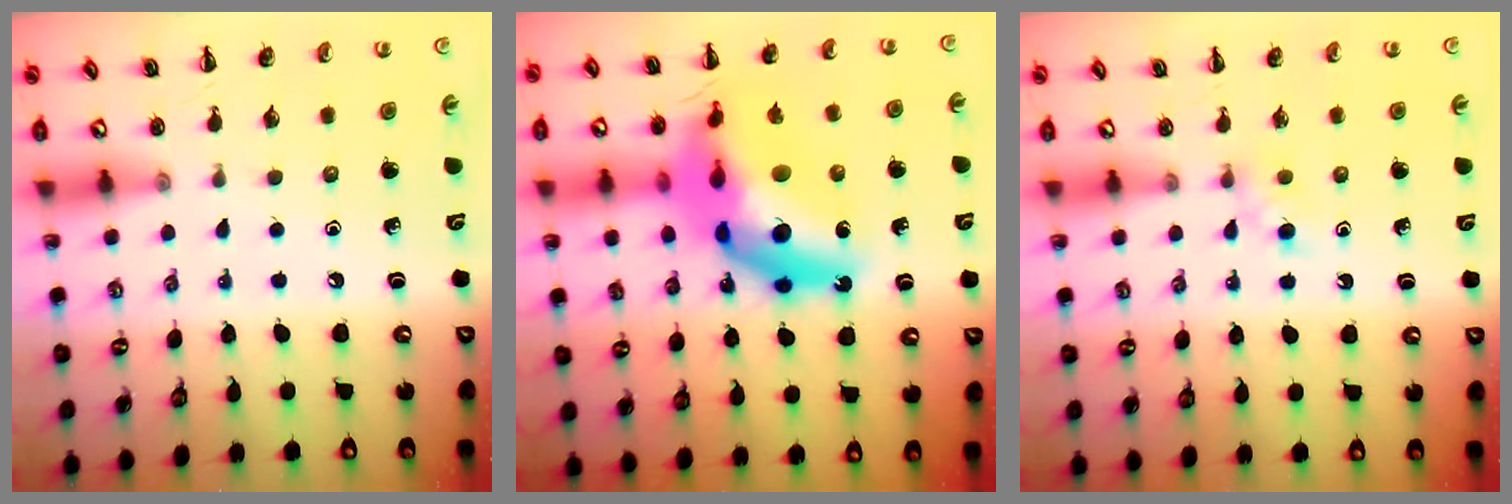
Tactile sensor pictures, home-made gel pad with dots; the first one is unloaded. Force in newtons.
{"total": 22.7, "press": 21.9, "slide": 6.0}
{"total": 2.7, "press": 2.5, "slide": 1.0}